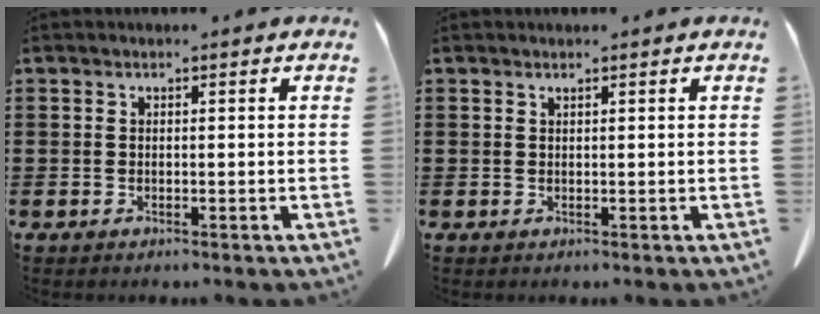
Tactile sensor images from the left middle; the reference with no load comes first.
{"total": 0.6, "force": [0.5, 0.0, 0.3], "torque": [-0.008, -0.001, 0.009]}